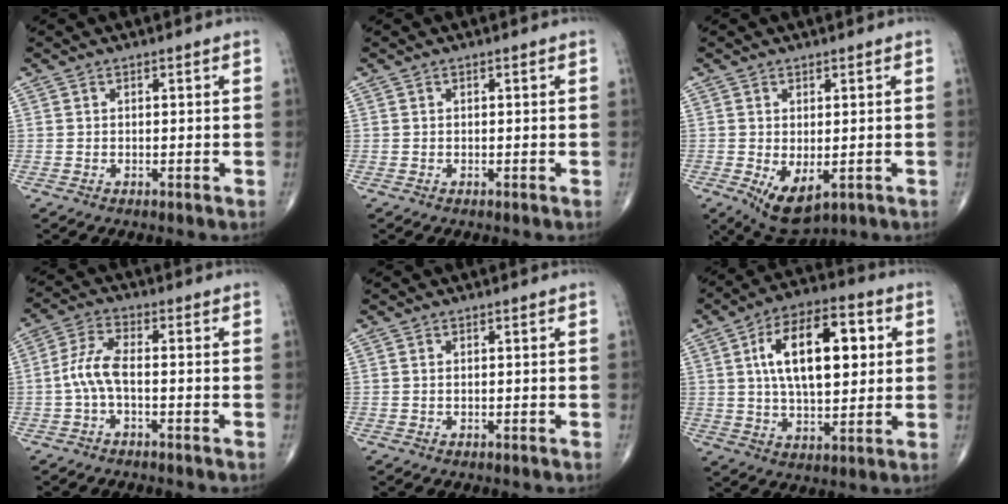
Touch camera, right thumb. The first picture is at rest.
{"total": 0.0}
{"total": 6.5, "force": [-1.4, 3.2, 5.4], "torque": [-0.083, -0.011, -0.005]}
{"total": 5.7, "force": [-1.2, 2.1, 5.1], "torque": [-0.118, 0.020, -0.030]}
{"total": 0.0}
{"total": 17.8, "force": [3.8, 8.7, 15.0], "torque": [-0.224, 0.008, 0.060]}